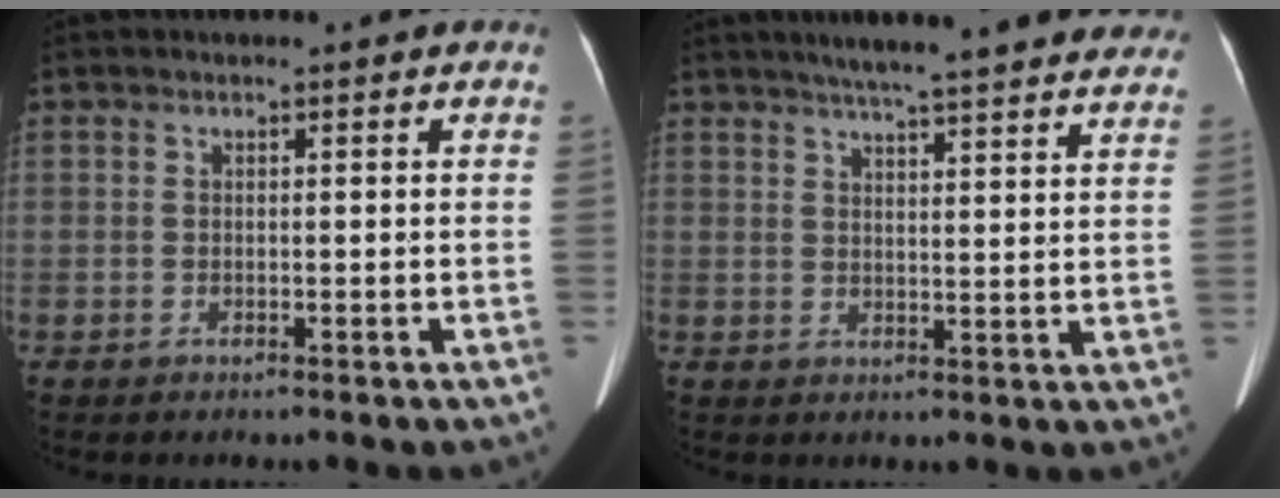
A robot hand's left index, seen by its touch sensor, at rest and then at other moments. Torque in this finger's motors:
{"motor_torque": [0.59, -0.66, 0.25, 0.12]}